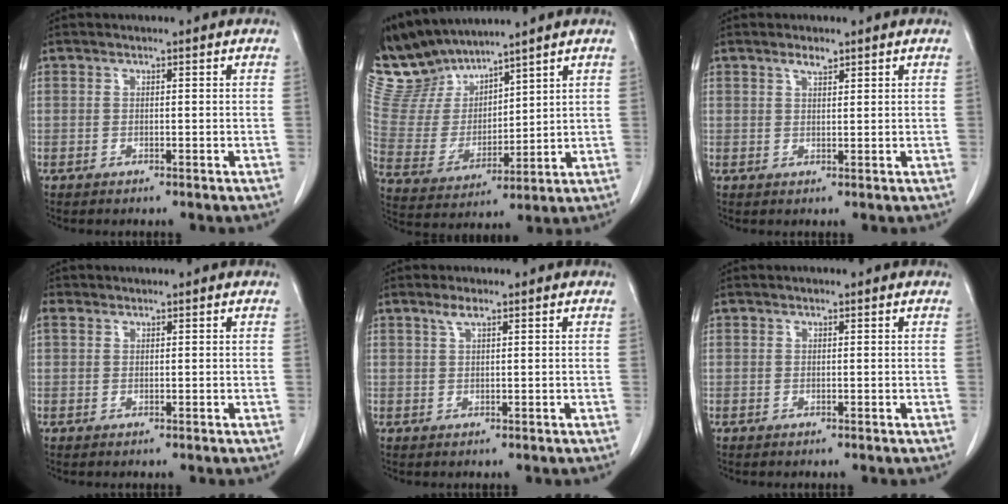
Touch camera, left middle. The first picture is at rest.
{"total": 12.2, "force": [11.7, 2.5, 2.2], "torque": [-0.069, 0.005, 0.257]}
{"total": 1.7, "force": [1.3, 0.5, 1.0], "torque": [-0.020, 0.000, 0.024]}
{"total": 1.2, "force": [0.8, 0.9, 0.4], "torque": [-0.012, 0.012, 0.017]}
{"total": 1.6, "force": [1.1, 0.3, 1.2], "torque": [-0.027, 0.005, 0.024]}
{"total": 0.0}